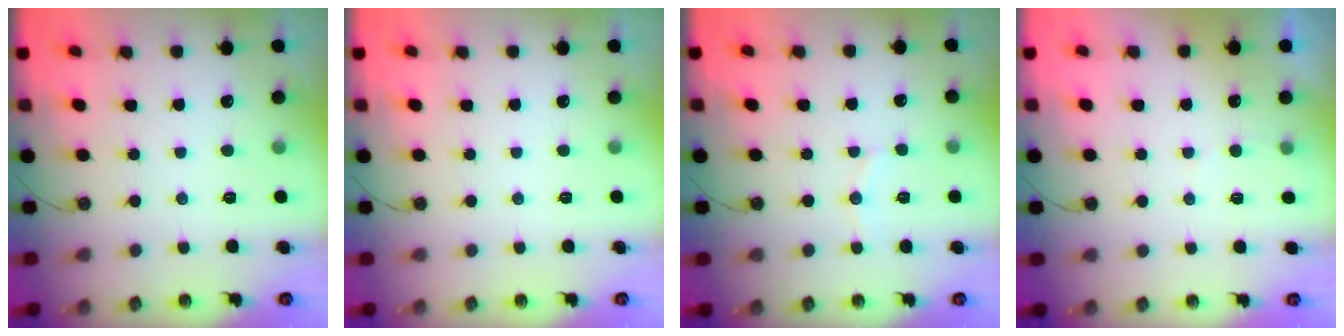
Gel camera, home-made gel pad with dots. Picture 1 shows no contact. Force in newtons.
{"total": 0.0}
{"total": 6.0, "press": 6.0, "slide": 0.5}
{"total": 3.0, "press": 2.9, "slide": 0.3}